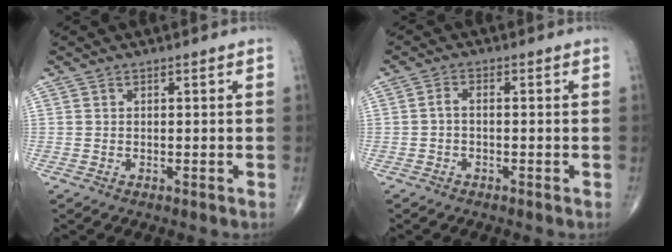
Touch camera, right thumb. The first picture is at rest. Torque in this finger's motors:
{"motor_torque": [-0.13, 0.12, -0.02, 0.11, 0.01]}